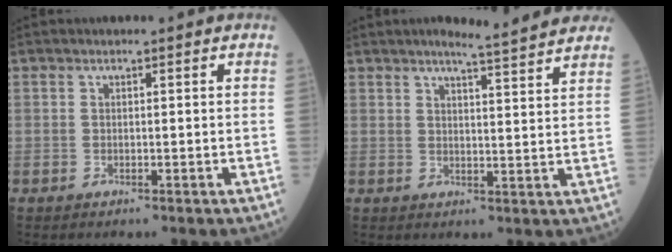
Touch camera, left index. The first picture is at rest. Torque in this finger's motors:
{"motor_torque": [0.69, -1.45, 0.01, 0.05]}